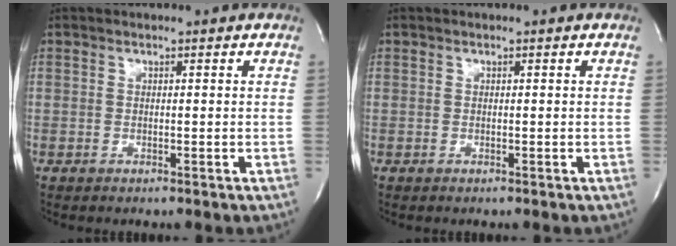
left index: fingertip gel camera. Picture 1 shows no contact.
{"total": 0.0}